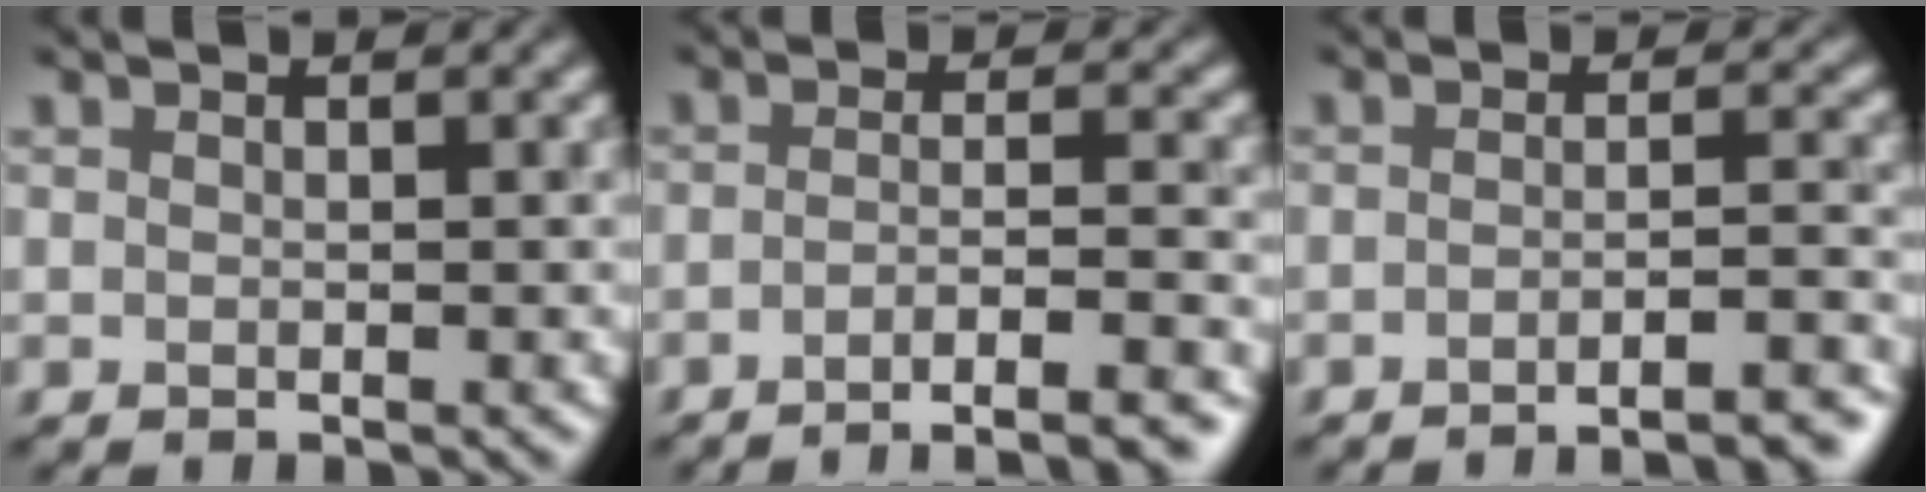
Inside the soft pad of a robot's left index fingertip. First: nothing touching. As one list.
[{"total": 7.0, "force": [-5.0, 1.2, 4.7], "torque": [-0.054, 0.012, -0.054]}, {"total": 7.1, "force": [-5.6, 1.1, 4.1], "torque": [-0.030, 0.020, -0.051]}]